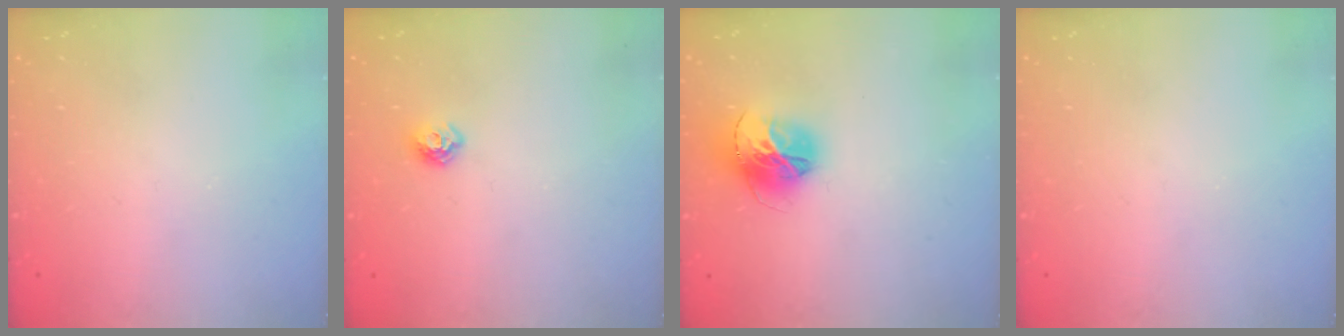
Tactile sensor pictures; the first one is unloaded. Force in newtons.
{"total": 6.8, "press": 6.7, "slide": 1.0}
{"total": 15.1, "press": 15.0, "slide": 1.5}
{"total": 0.0}